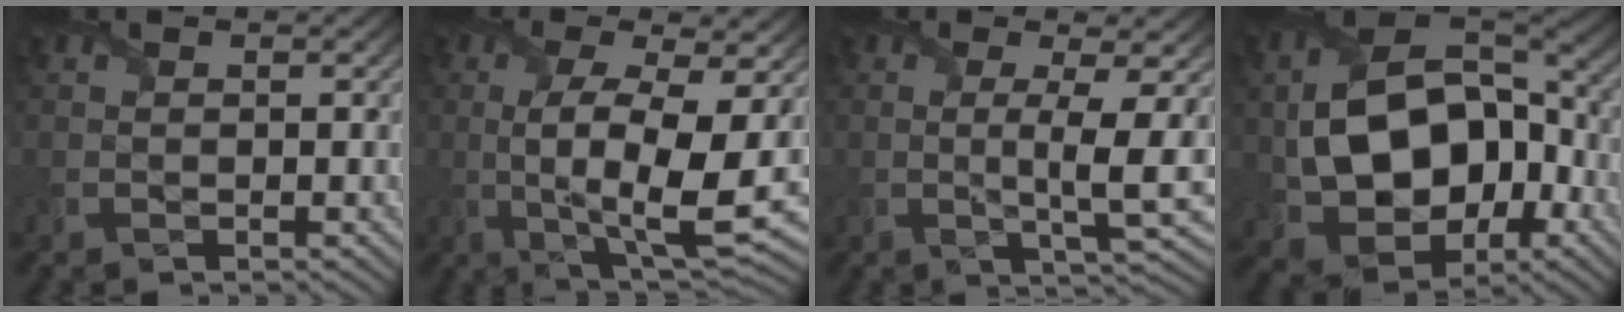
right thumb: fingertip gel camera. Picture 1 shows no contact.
{"total": 11.6, "force": [-1.0, 3.6, 11.0], "torque": [-0.210, -0.014, -0.012]}
{"total": 7.0, "force": [0.0, 1.1, 6.9], "torque": [-0.116, 0.004, 0.002]}
{"total": 14.3, "force": [-1.5, 10.1, 10.1], "torque": [-0.192, -0.007, -0.023]}